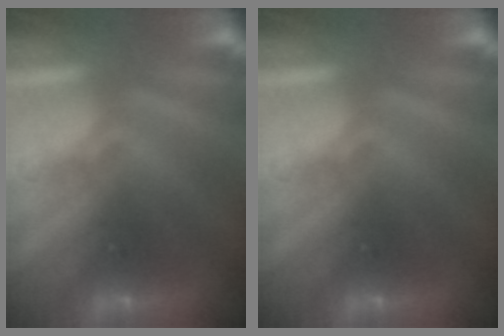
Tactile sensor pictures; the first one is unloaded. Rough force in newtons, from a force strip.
{"total": 0.0}